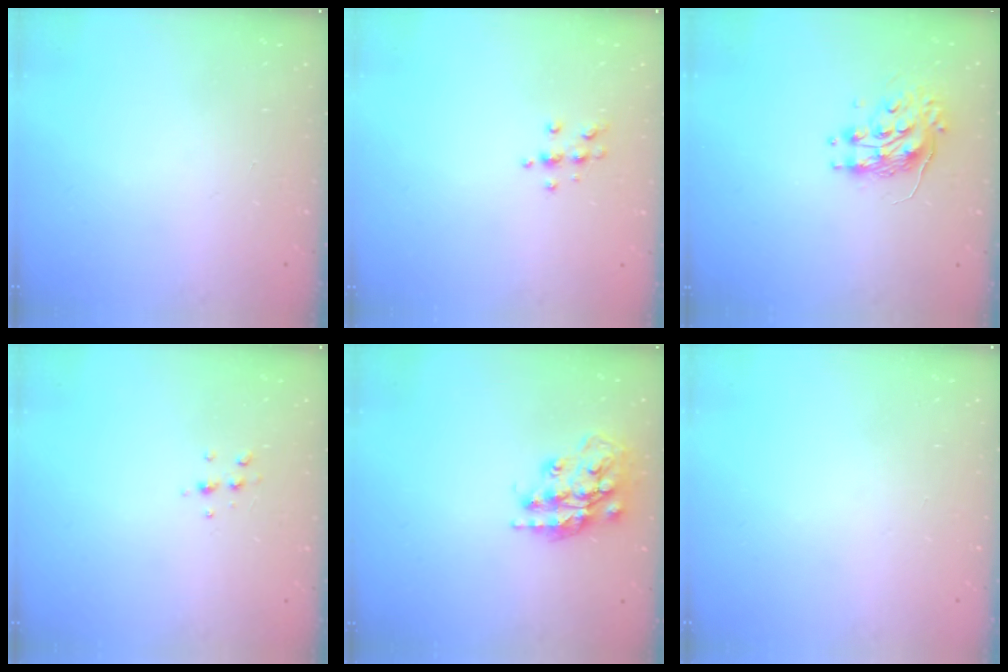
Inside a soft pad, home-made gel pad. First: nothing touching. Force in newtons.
{"total": 6.2, "press": 6.1, "slide": 1.3}
{"total": 9.0, "press": 9.0, "slide": 0.4}
{"total": 4.7, "press": 4.4, "slide": 1.6}
{"total": 16.2, "press": 16.1, "slide": 1.2}
{"total": 0.0}